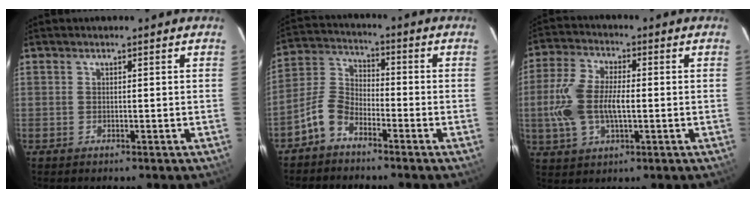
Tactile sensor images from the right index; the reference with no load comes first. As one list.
[{"total": 6.8, "force": [-4.6, 3.5, 3.4], "torque": [-0.080, 0.022, -0.100]}, {"total": 11.9, "force": [-1.0, 5.9, 10.2], "torque": [-0.223, 0.006, -0.019]}]